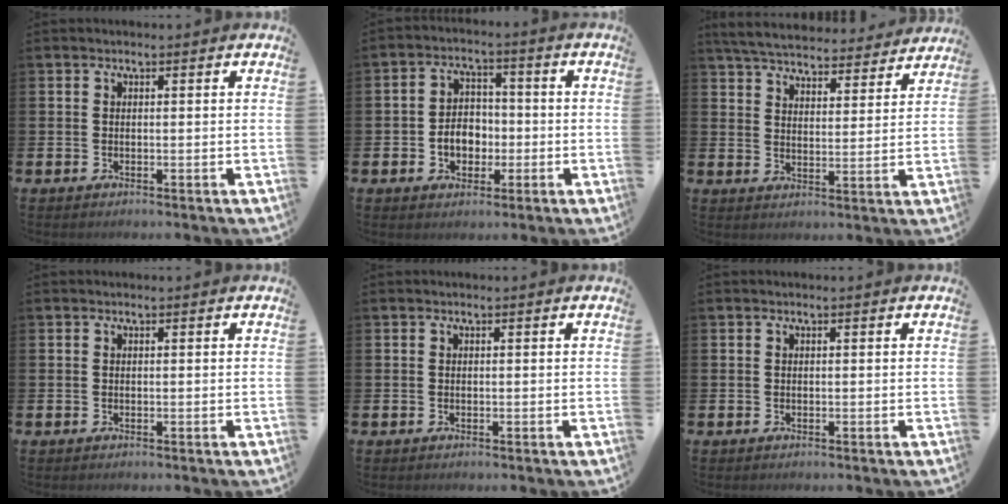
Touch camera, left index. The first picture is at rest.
{"total": 4.7, "force": [-1.2, 3.7, 2.6], "torque": [-0.038, 0.002, -0.030]}
{"total": 5.9, "force": [5.7, 1.0, 0.9], "torque": [-0.039, -0.042, 0.099]}
{"total": 0.0}
{"total": 0.0}
{"total": 0.0}